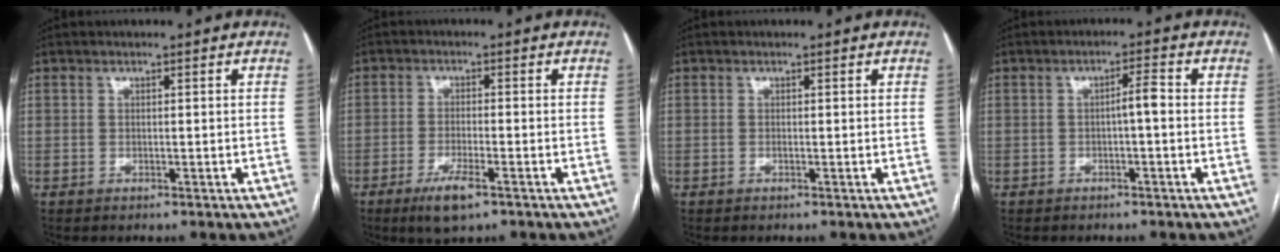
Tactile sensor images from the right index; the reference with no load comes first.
{"total": 5.4, "force": [-3.3, 1.0, 4.2], "torque": [-0.084, -0.009, -0.054]}
{"total": 0.0}
{"total": 2.6, "force": [-0.4, 0.3, 2.5], "torque": [-0.039, 0.006, -0.007]}